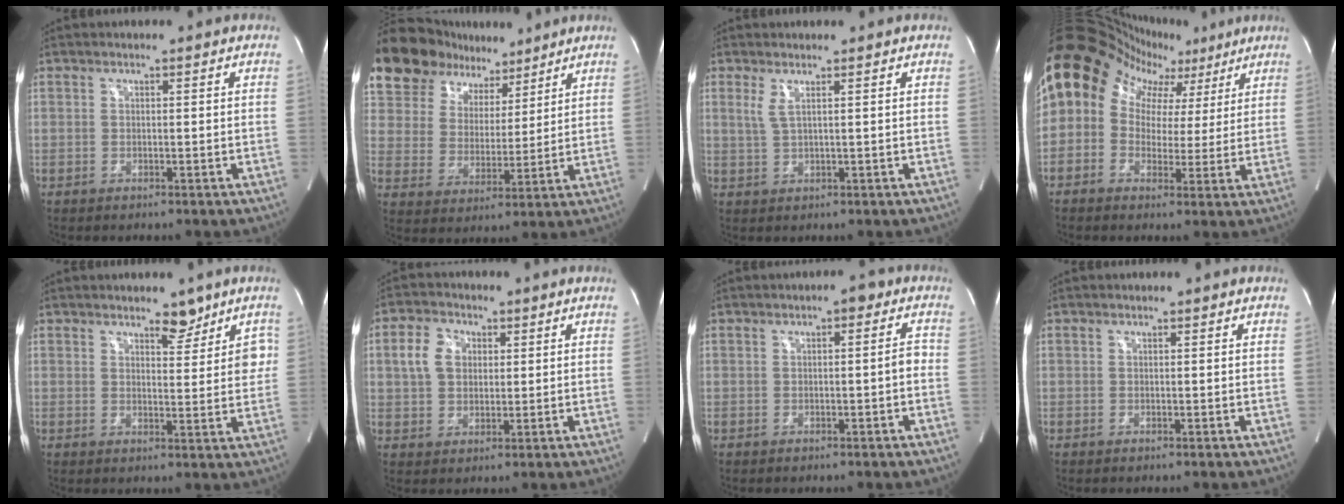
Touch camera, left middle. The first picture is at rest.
{"total": 15.9, "force": [12.5, 8.2, 5.4], "torque": [-0.100, 0.040, 0.219]}
{"total": 1.9, "force": [0.9, 0.0, 1.6], "torque": [-0.045, 0.000, 0.024]}
{"total": 16.4, "force": [6.8, 13.1, 7.1], "torque": [-0.120, 0.083, 0.099]}
{"total": 4.2, "force": [3.0, 1.7, 2.4], "torque": [-0.019, -0.006, 0.042]}
{"total": 5.9, "force": [1.4, 4.5, 3.5], "torque": [-0.081, 0.020, 0.031]}
{"total": 2.8, "force": [-0.1, 0.9, 2.7], "torque": [-0.031, 0.010, -0.006]}
{"total": 0.0}